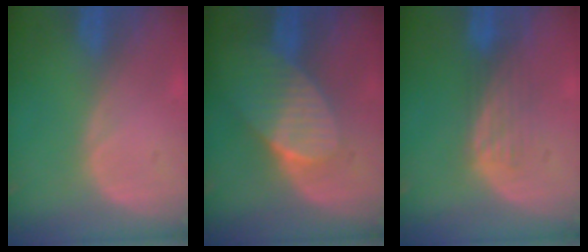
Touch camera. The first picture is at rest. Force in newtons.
{"total": 7.7, "press": 6.9, "slide": 3.4}
{"total": 4.3, "press": 3.6, "slide": 2.3}